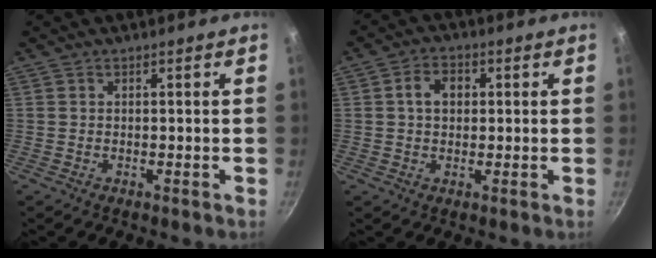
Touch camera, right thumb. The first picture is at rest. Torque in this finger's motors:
{"motor_torque": [-0.77, 0.76, 0.45, -0.20, 0.02]}